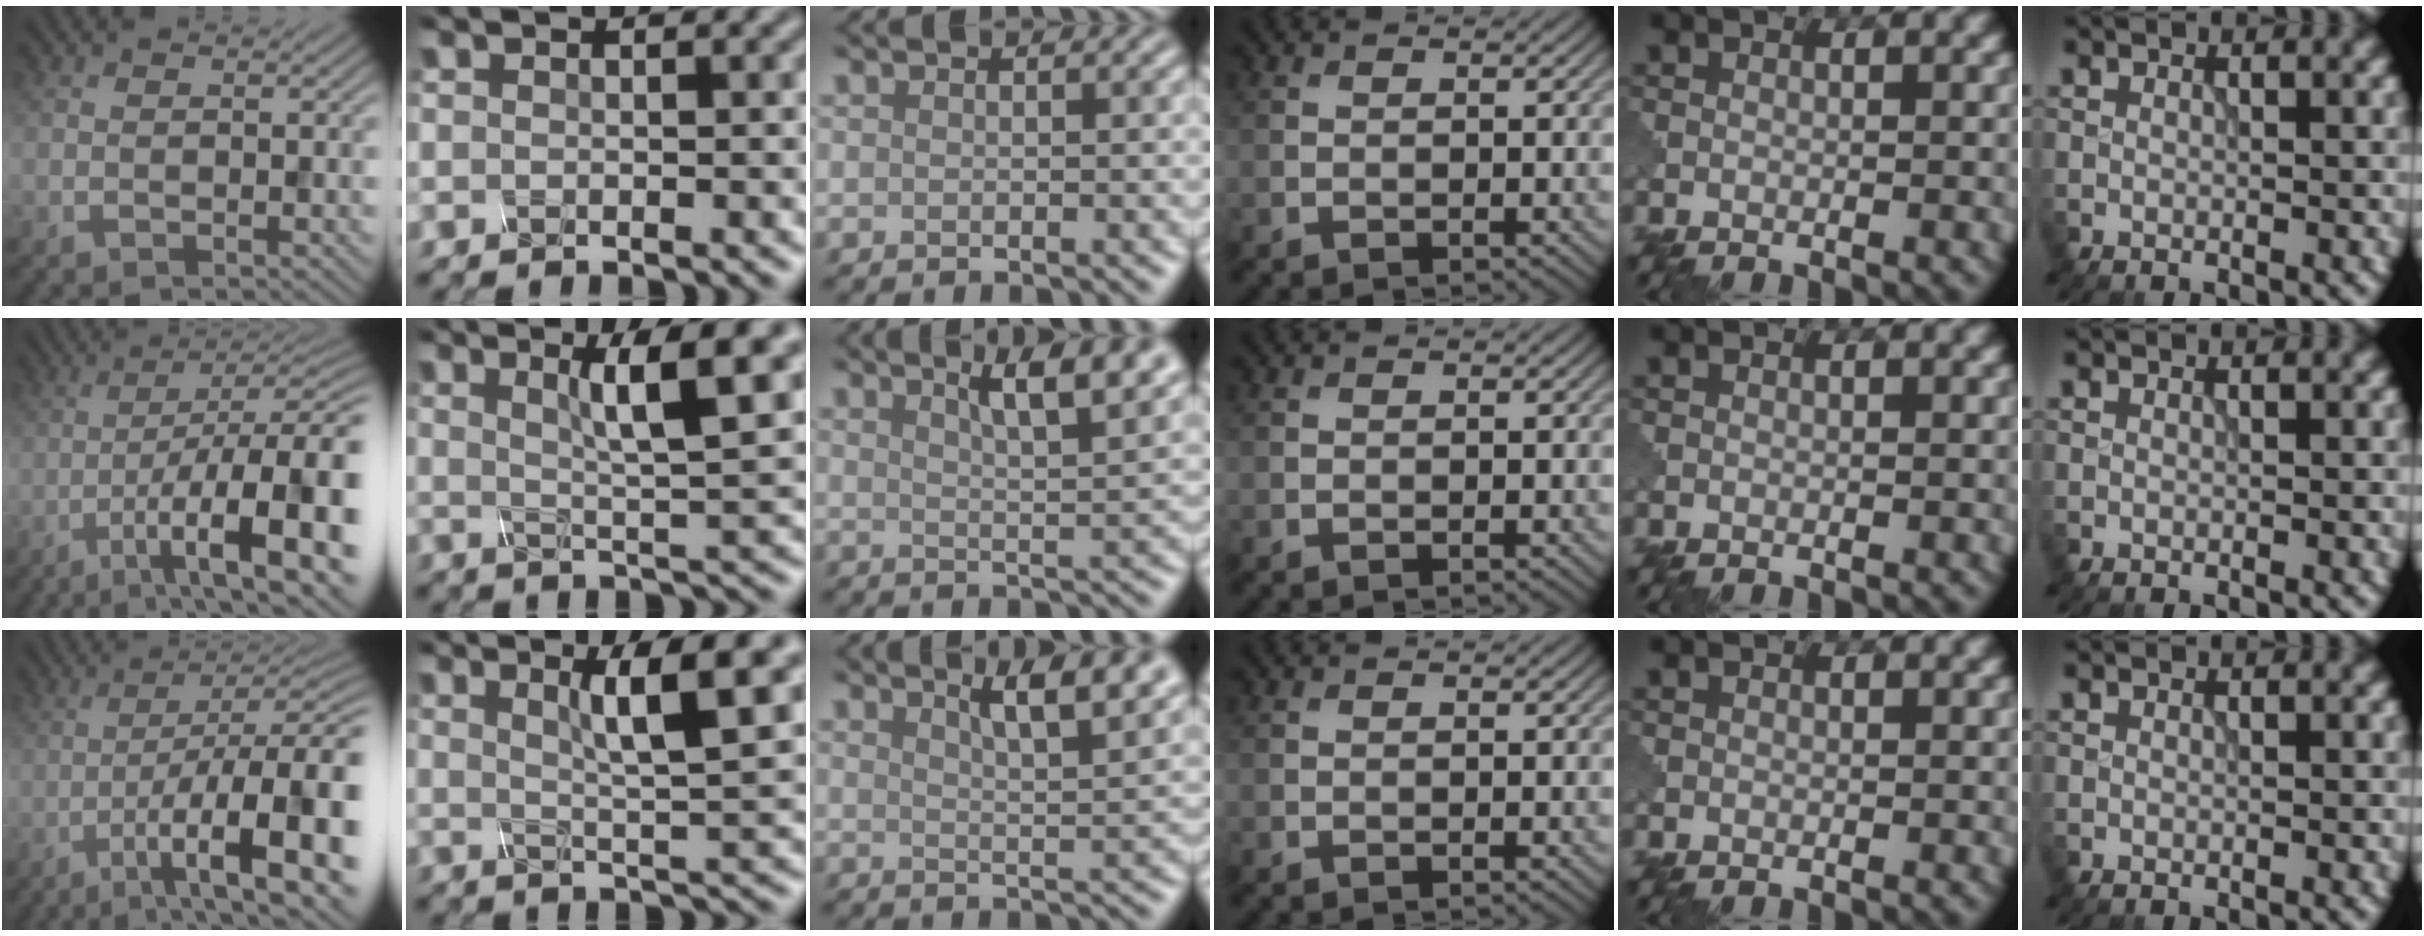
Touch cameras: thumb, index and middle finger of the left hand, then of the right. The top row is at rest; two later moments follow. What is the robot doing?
{"motion": "shake", "object": "plastic piggy bank"}